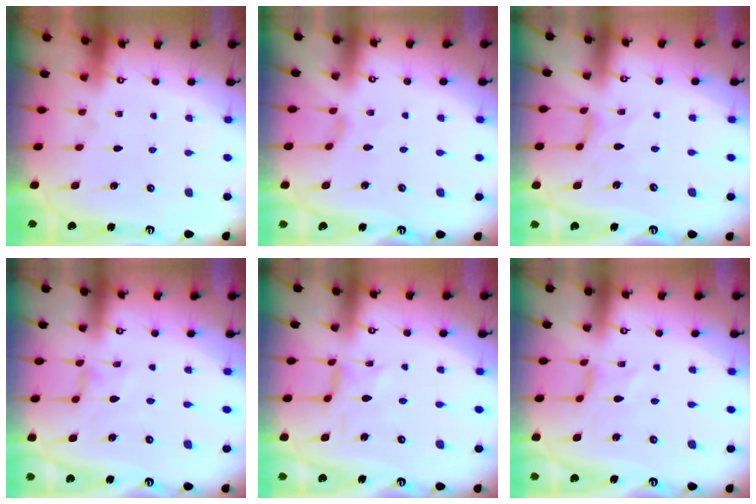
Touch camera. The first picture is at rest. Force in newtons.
{"total": 0.6, "press": 0.6, "slide": 0.2}
{"total": 1.3, "press": 1.3, "slide": 0.3}
{"total": 0.5, "press": 0.5, "slide": 0.2}
{"total": 2.1, "press": 2.1, "slide": 0.5}
{"total": 0.0}